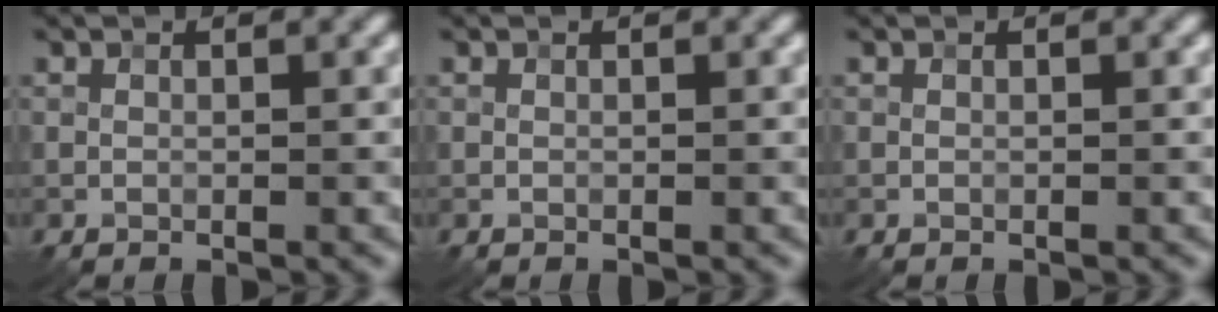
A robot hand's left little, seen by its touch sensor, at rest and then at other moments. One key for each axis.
{"total": 0.0}
{"total": 0.0}